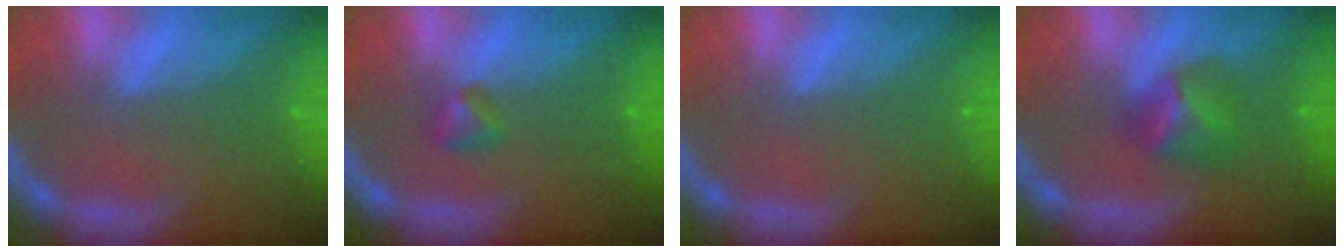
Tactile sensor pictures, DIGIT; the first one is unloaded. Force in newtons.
{"total": 1.4}
{"total": 0.0}
{"total": 3.4}